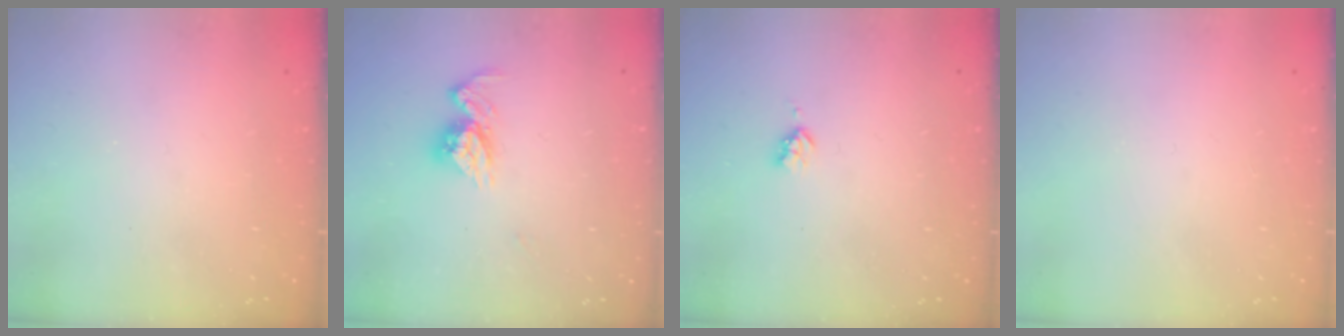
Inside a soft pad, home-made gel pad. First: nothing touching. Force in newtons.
{"total": 10.0, "press": 10.0, "slide": 0.8}
{"total": 2.9, "press": 2.9, "slide": 0.5}
{"total": 0.0}